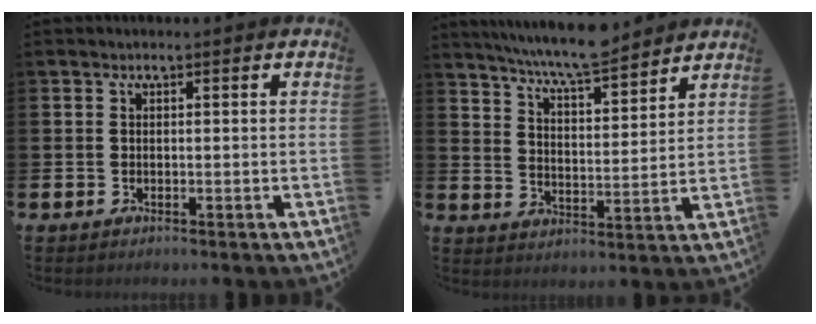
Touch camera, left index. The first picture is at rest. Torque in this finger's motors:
{"motor_torque": [0.32, -0.40, 0.90, 0.21]}